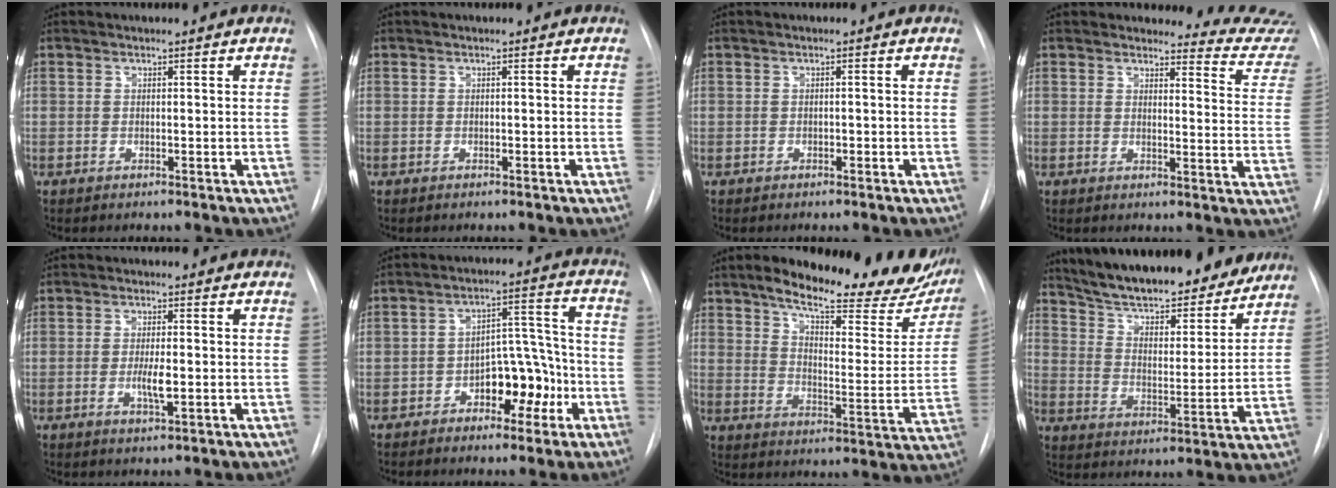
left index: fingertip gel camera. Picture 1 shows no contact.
{"total": 0.0}
{"total": 0.6, "force": [-0.4, 0.3, 0.2], "torque": [-0.003, -0.001, -0.009]}
{"total": 10.9, "force": [10.9, 0.9, -0.4], "torque": [0.039, -0.108, 0.085]}
{"total": 3.4, "force": [-0.8, 0.7, 3.3], "torque": [-0.061, -0.007, -0.013]}
{"total": 8.6, "force": [-3.8, 4.5, 6.2], "torque": [-0.087, 0.032, -0.056]}
{"total": 25.0, "force": [19.6, 6.6, 14.1], "torque": [-0.192, -0.029, 0.247]}
{"total": 22.8, "force": [20.0, 5.7, 9.3], "torque": [-0.146, -0.007, 0.286]}